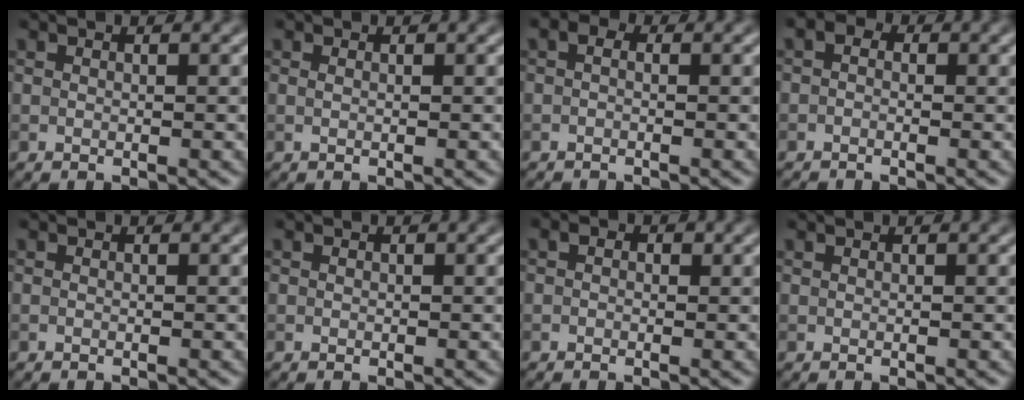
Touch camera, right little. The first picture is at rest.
{"total": 0.0}
{"total": 1.0, "force": [-0.7, 0.5, 0.5], "torque": [-0.011, -0.003, -0.017]}
{"total": 1.3, "force": [-0.7, 0.9, 0.6], "torque": [-0.009, -0.001, -0.021]}
{"total": 0.0}
{"total": 0.0}
{"total": 0.8, "force": [0.0, 0.7, 0.5], "torque": [-0.007, -0.003, -0.006]}
{"total": 0.0}